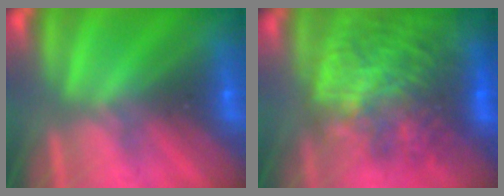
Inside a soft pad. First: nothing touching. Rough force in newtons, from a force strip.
{"total": 6.9}